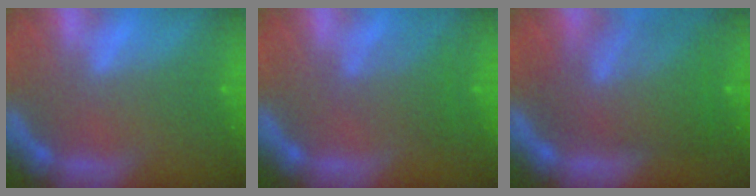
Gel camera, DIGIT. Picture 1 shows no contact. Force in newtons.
{"total": 3.0}
{"total": 8.7}